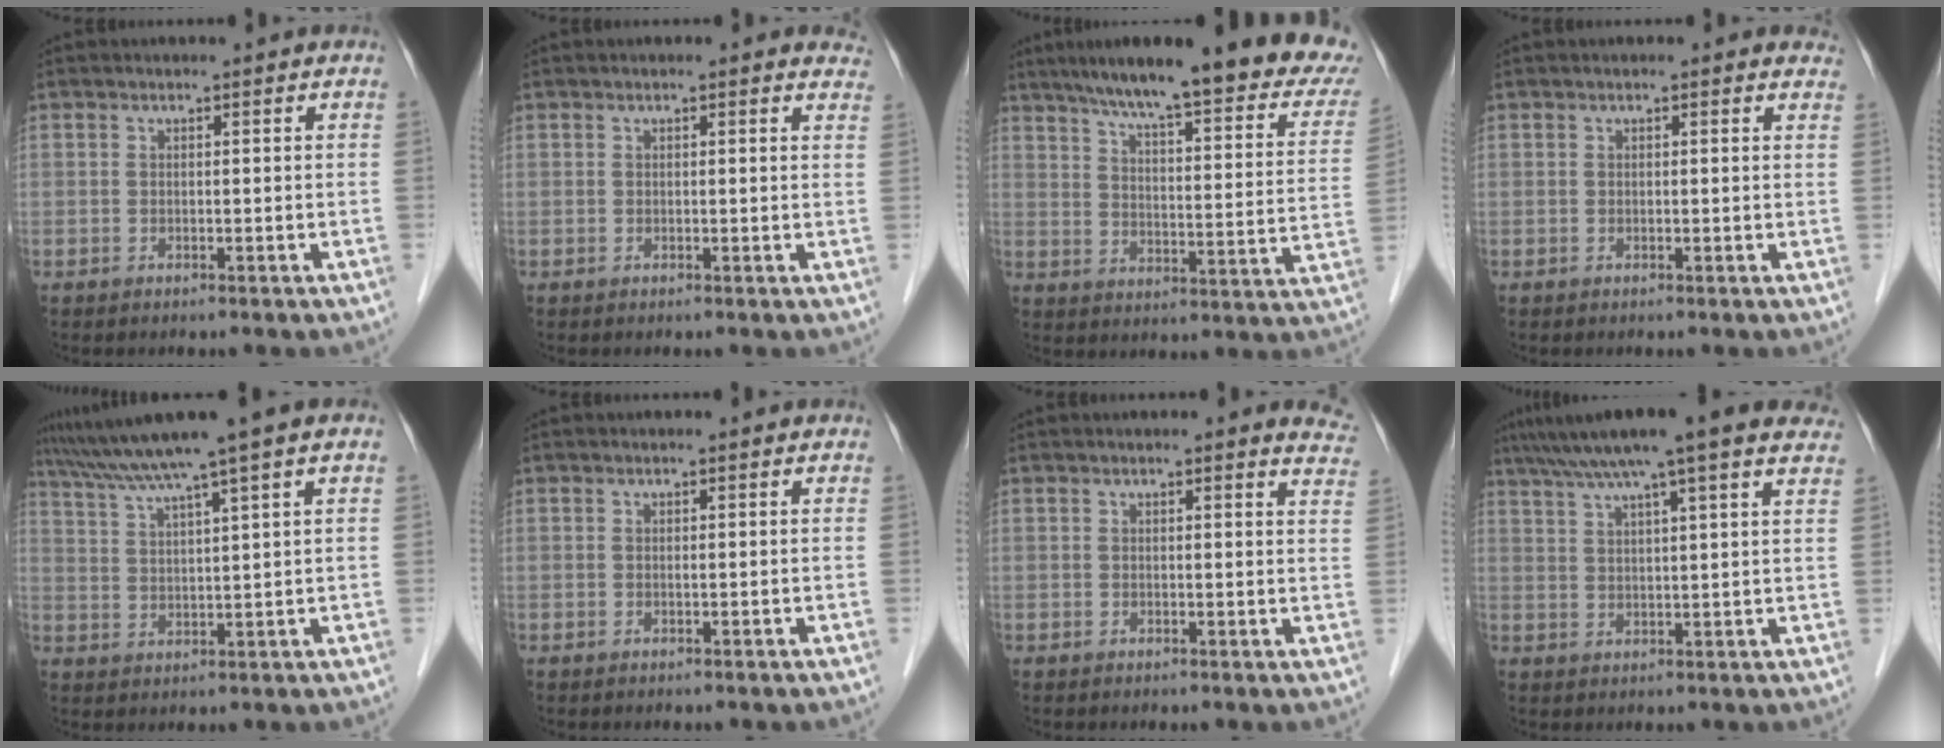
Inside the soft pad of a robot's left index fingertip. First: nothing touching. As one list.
[{"total": 4.0, "force": [3.5, 1.1, 1.6], "torque": [-0.005, 0.005, 0.020]}, {"total": 26.0, "force": [20.6, 3.9, 15.3], "torque": [-0.217, -0.009, 0.260]}, {"total": 2.6, "force": [2.1, 0.8, 1.2], "torque": [-0.005, 0.010, 0.012]}, {"total": 8.4, "force": [6.2, -1.9, 5.3], "torque": [-0.094, 0.024, 0.110]}, {"total": 0.0}, {"total": 6.8, "force": [6.3, 1.2, 2.3], "torque": [-0.003, -0.017, 0.040]}, {"total": 17.1, "force": [13.6, 1.0, 10.3], "torque": [-0.165, 0.045, 0.176]}]